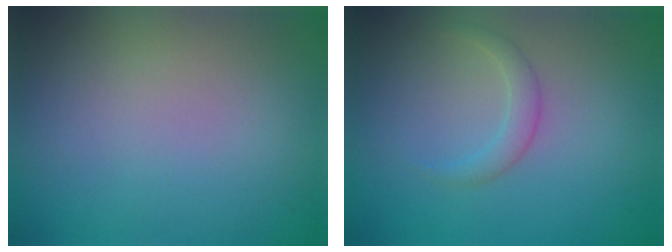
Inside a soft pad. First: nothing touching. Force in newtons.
{"total": 1.4, "press": 1.4, "slide": 0.1}